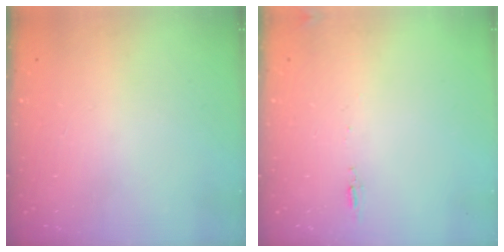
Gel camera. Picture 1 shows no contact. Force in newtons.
{"total": 5.0, "press": 4.7, "slide": 1.7}